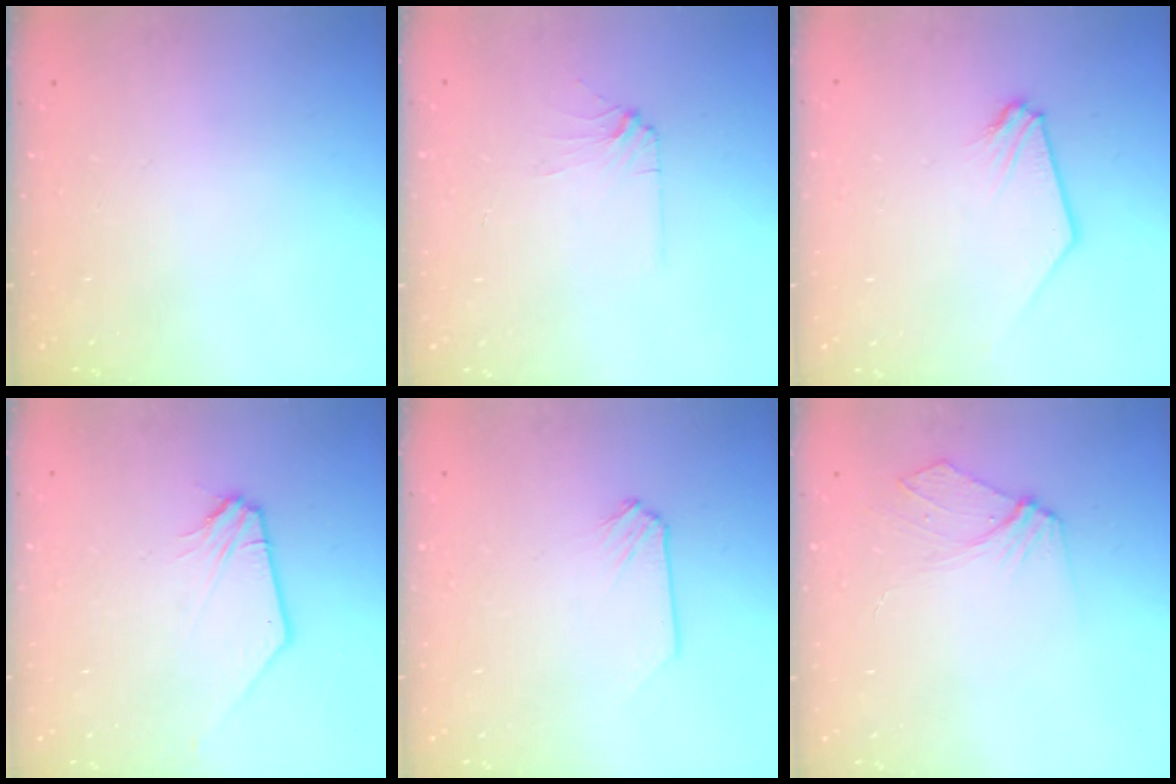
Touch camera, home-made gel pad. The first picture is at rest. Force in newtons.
{"total": 2.9, "press": 2.8, "slide": 0.5}
{"total": 0.9, "press": 0.9, "slide": 0.2}
{"total": 1.1, "press": 1.1, "slide": 0.1}
{"total": 0.0}
{"total": 6.8, "press": 6.8, "slide": 0.8}